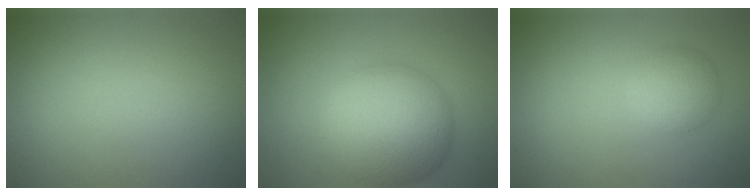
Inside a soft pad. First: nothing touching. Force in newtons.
{"total": 9.8, "press": 9.8, "slide": 0.2}
{"total": 2.7, "press": 2.7, "slide": 0.1}